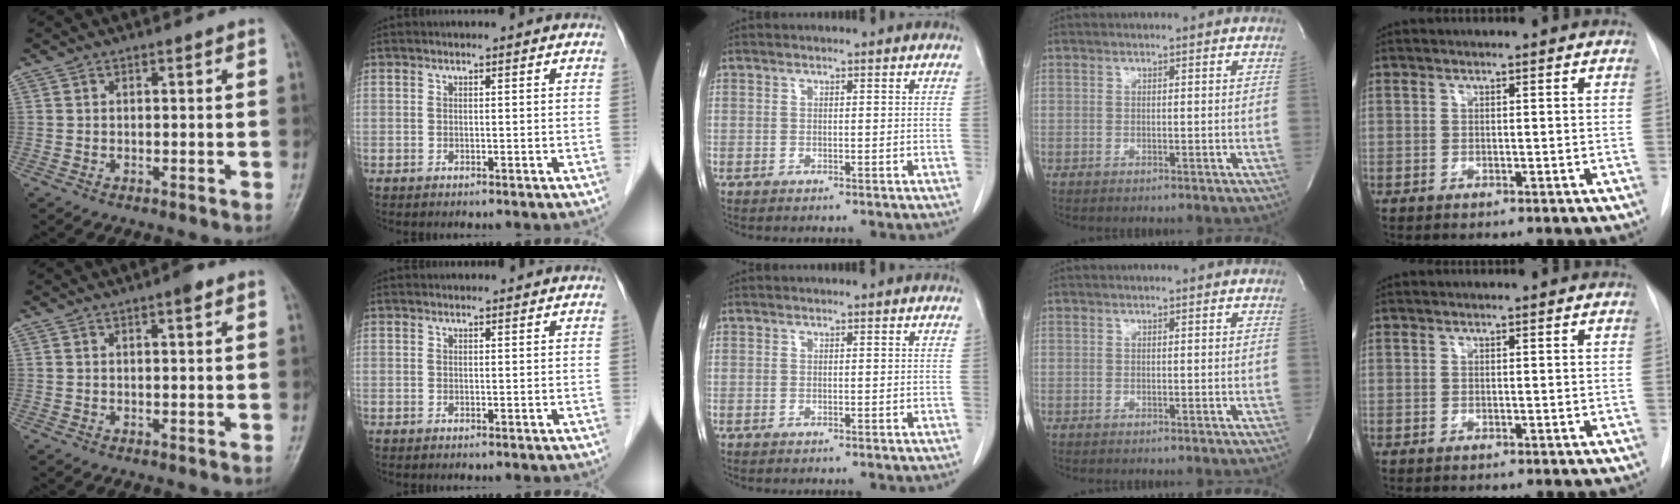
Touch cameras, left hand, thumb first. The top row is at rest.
{"thumb": {"total": 2.2, "force": [1.2, 0.4, 1.8], "torque": [-0.025, 0.000, 0.013]}, "index": {"total": 2.6, "force": [2.5, 0.4, 0.4], "torque": [-0.009, 0.022, 0.032]}}